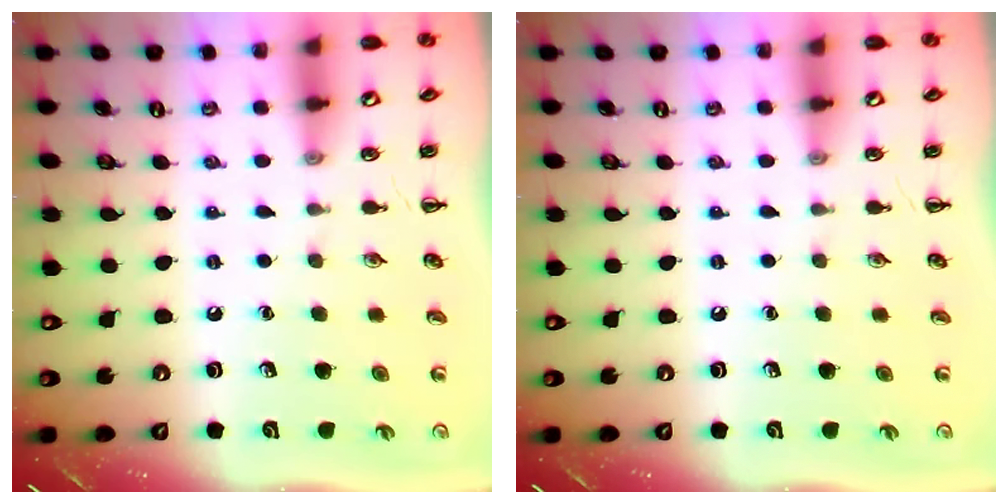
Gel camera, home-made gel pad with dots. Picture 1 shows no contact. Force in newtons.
{"total": 0.0}